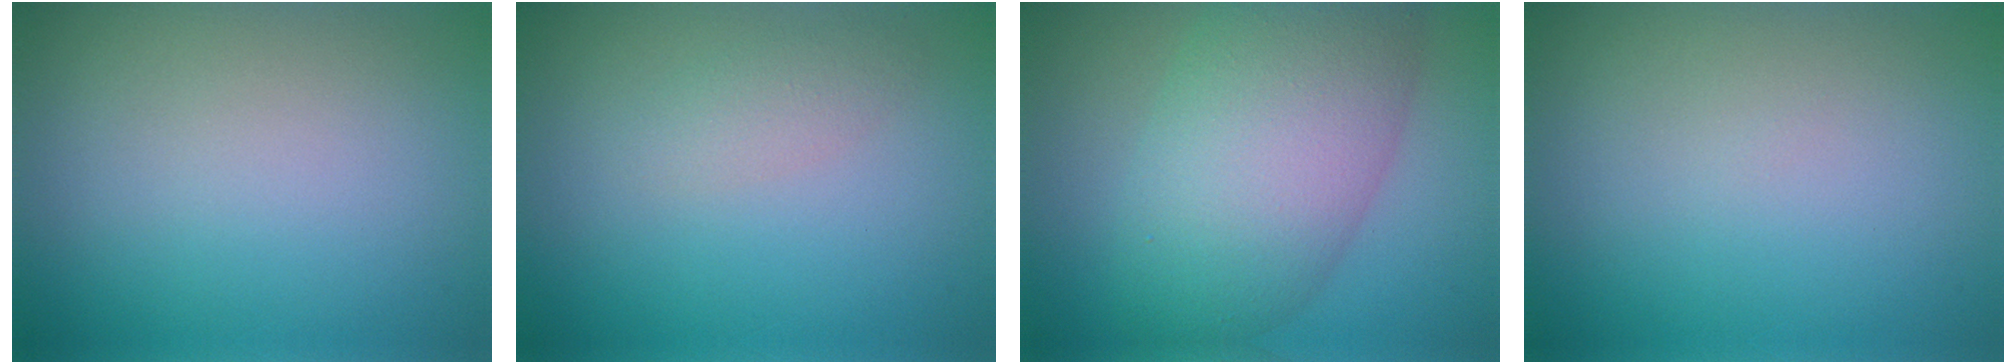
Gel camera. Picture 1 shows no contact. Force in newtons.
{"total": 1.5, "press": 1.5, "slide": 0.1}
{"total": 9.6, "press": 9.6, "slide": 0.2}
{"total": 0.0}